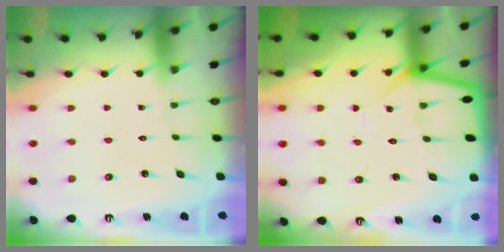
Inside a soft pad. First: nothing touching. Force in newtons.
{"total": 8.0, "press": 8.0, "slide": 0.7}